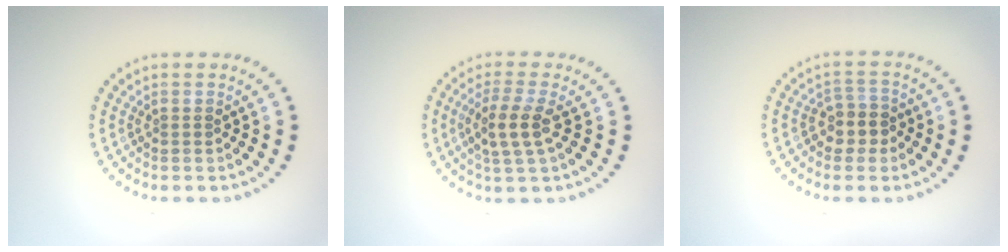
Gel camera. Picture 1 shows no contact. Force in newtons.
{"total": 2.9, "press": 2.5, "slide": 1.4}
{"total": 2.3, "press": 2.1, "slide": 1.1}